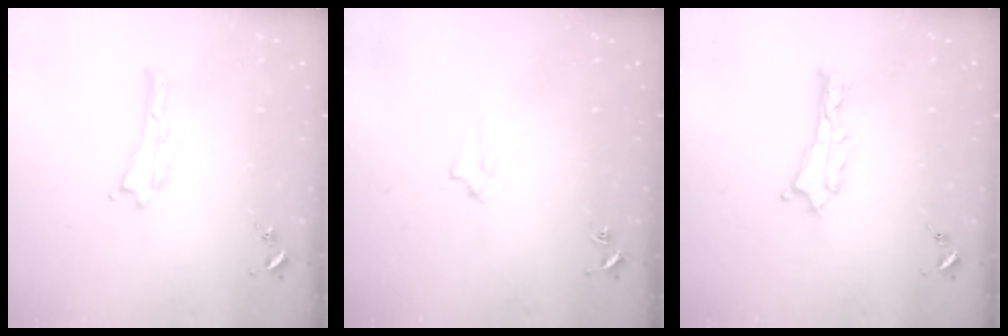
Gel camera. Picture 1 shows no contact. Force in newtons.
{"total": 1.4, "press": 1.4, "slide": 0.2}
{"total": 1.8, "press": 1.7, "slide": 0.2}